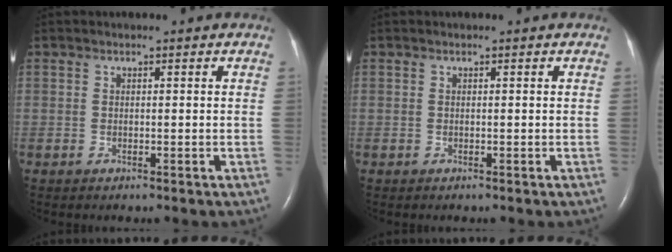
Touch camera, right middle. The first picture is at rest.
{"total": 0.0}